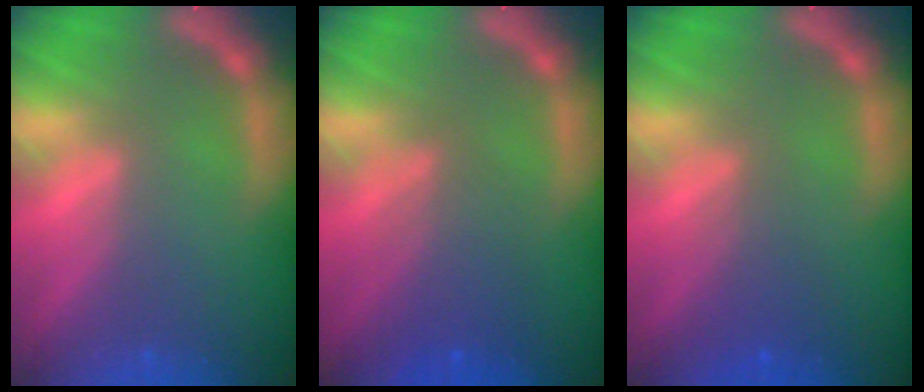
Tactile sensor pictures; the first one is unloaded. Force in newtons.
{"total": 4.1}
{"total": 2.4}